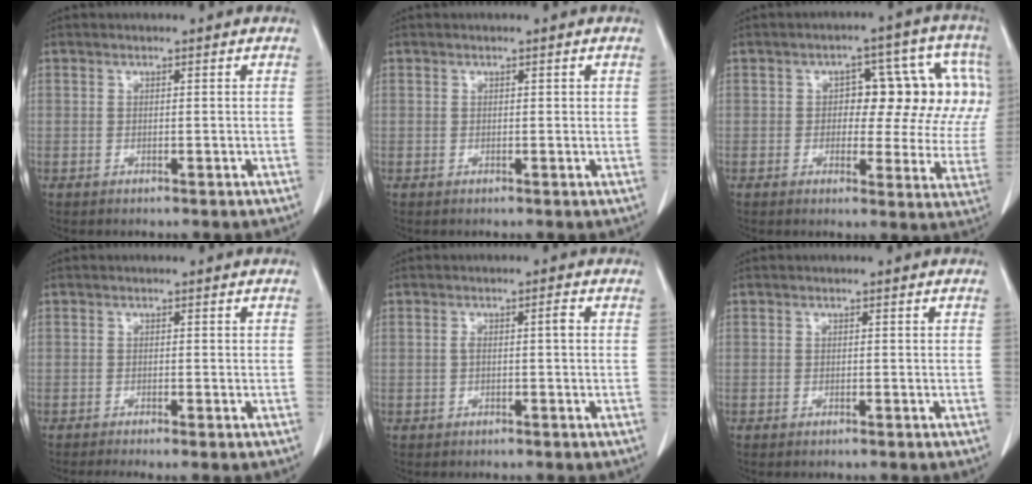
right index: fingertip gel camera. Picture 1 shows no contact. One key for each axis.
{"total": 0.6, "fx": 0.3, "fy": 0.3, "fz": 0.5, "tx": -0.004, "ty": 0.003, "tz": 0.004}
{"total": 13.9, "fx": 2.2, "fy": 6.6, "fz": 12.0, "tx": -0.130, "ty": 0.034, "tz": 0.025}
{"total": 2.2, "fx": -1.6, "fy": 0.0, "fz": 1.6, "tx": -0.027, "ty": -0.005, "tz": -0.030}
{"total": 1.8, "fx": 0.0, "fy": 0.2, "fz": 1.8, "tx": -0.031, "ty": 0.007, "tz": 0.002}
{"total": 0.5, "fx": -0.4, "fy": 0.1, "fz": 0.2, "tx": -0.007, "ty": -0.002, "tz": -0.008}